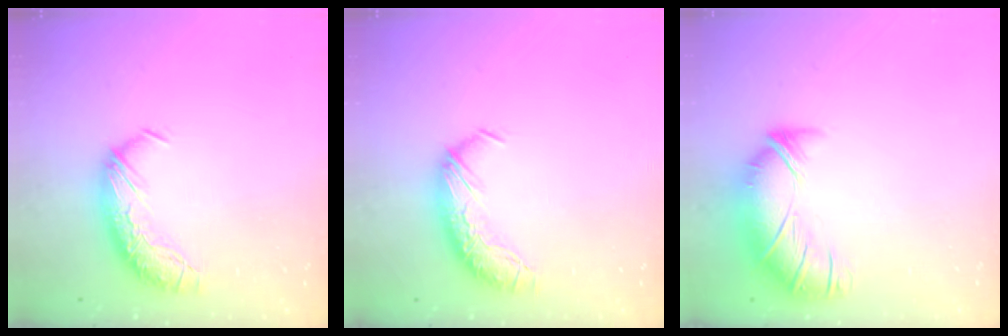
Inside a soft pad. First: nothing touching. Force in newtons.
{"total": 0.0}
{"total": 3.0, "press": 1.9, "slide": 2.3}